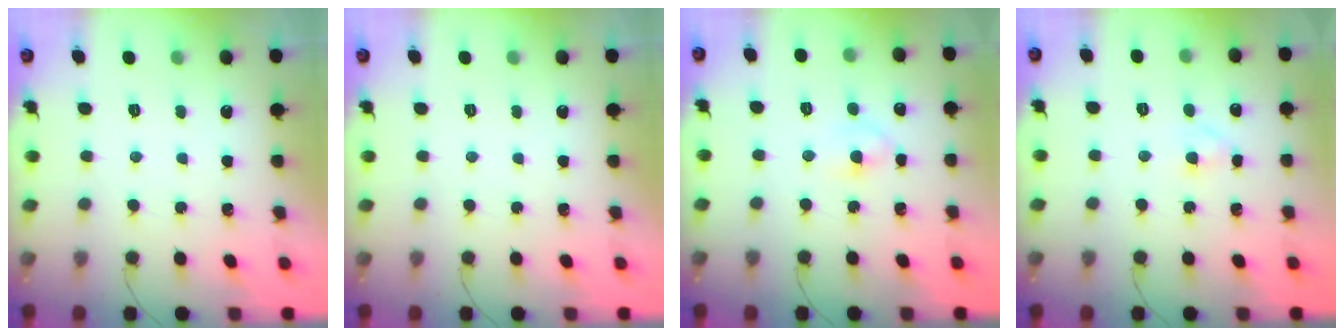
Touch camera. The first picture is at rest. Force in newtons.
{"total": 0.0}
{"total": 3.9, "press": 3.6, "slide": 1.4}
{"total": 2.3, "press": 2.0, "slide": 1.0}